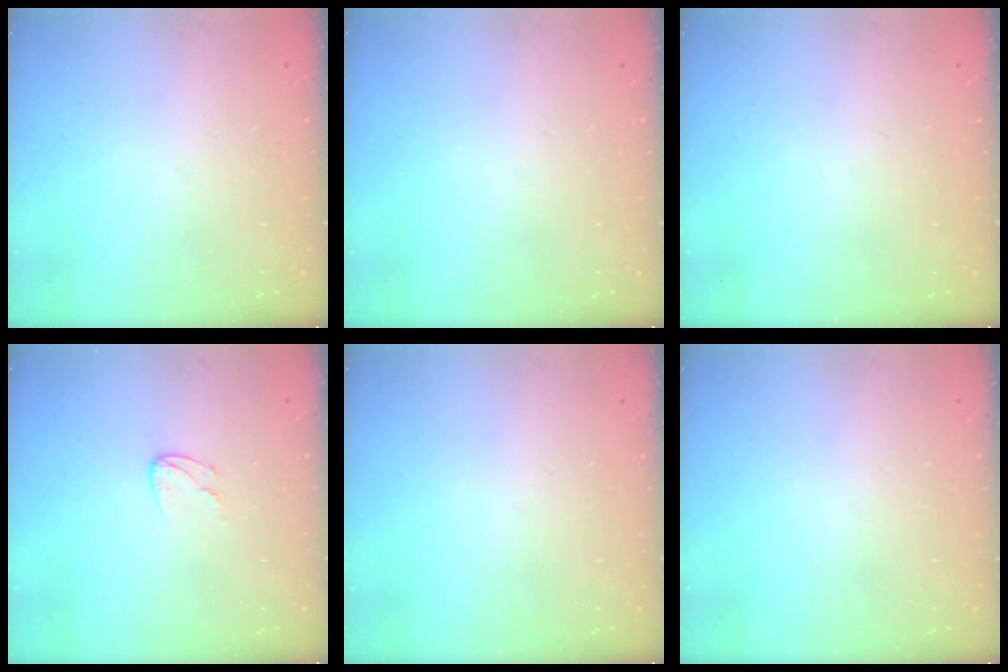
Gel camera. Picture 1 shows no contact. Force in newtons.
{"total": 0.0}
{"total": 0.0}
{"total": 4.9, "press": 4.9, "slide": 0.4}
{"total": 0.0}
{"total": 0.0}